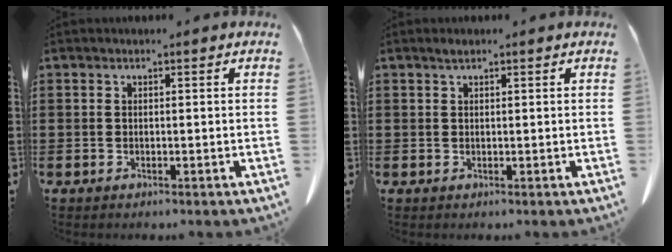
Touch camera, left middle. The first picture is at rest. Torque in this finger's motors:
{"motor_torque": [1.30, 0.85, 0.08, 0.08]}